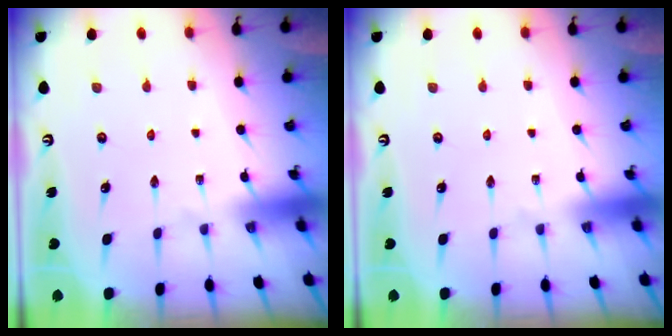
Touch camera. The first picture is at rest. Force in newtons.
{"total": 0.0}